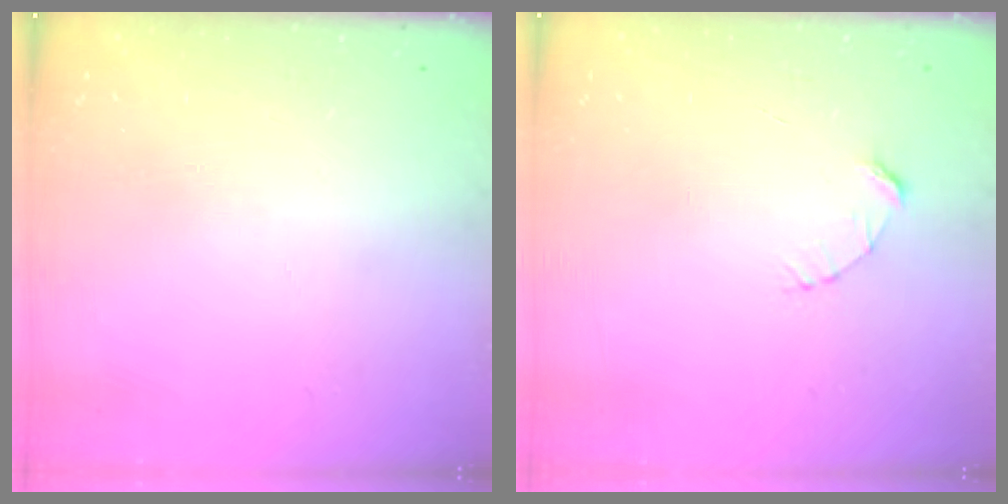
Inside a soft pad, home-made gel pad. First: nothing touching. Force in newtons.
{"total": 2.7, "press": 2.7, "slide": 0.3}